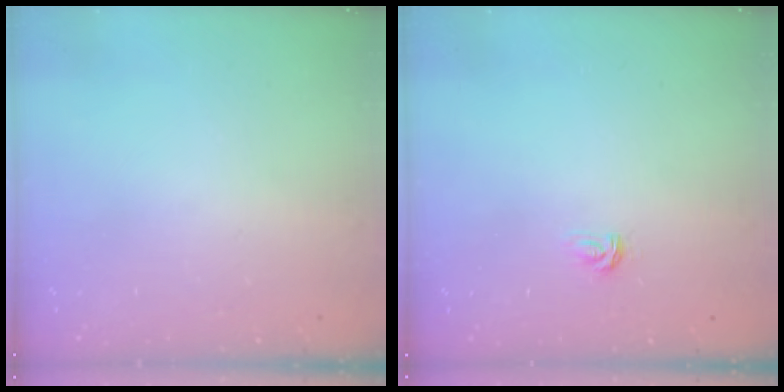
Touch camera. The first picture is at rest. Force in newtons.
{"total": 2.9, "press": 2.9, "slide": 0.4}